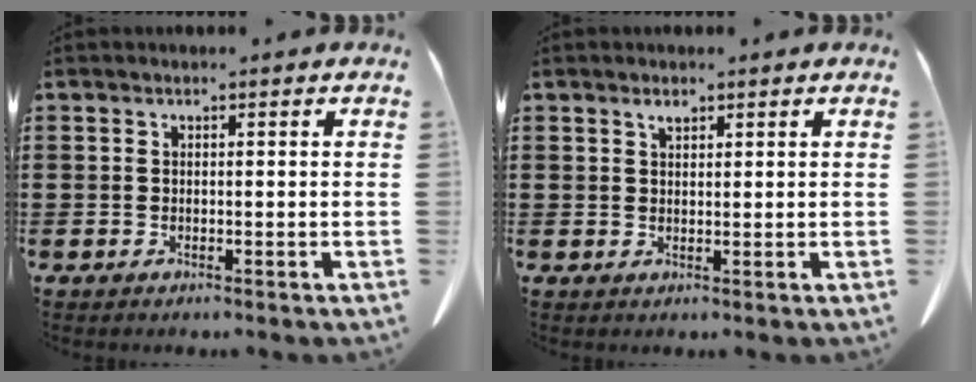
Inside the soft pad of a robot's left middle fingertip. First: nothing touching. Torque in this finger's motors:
{"motor_torque": [0.07, 0.07, 0.01, 0.03]}